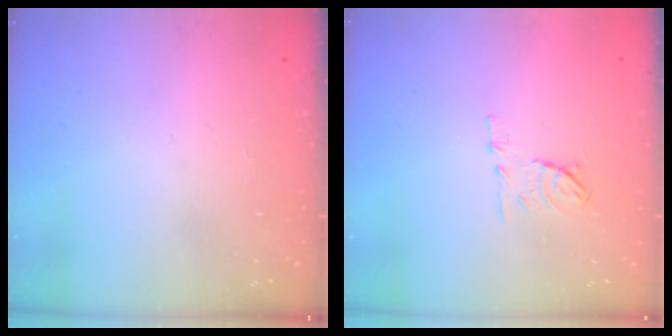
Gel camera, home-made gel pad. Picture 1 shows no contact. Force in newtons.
{"total": 7.6, "press": 7.6, "slide": 0.8}